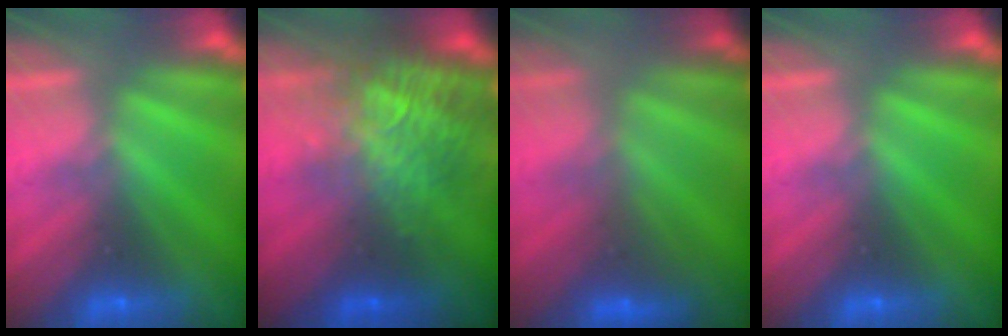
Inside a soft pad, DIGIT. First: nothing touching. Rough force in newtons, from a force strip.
{"total": 5.5}
{"total": 2.7}
{"total": 0.0}